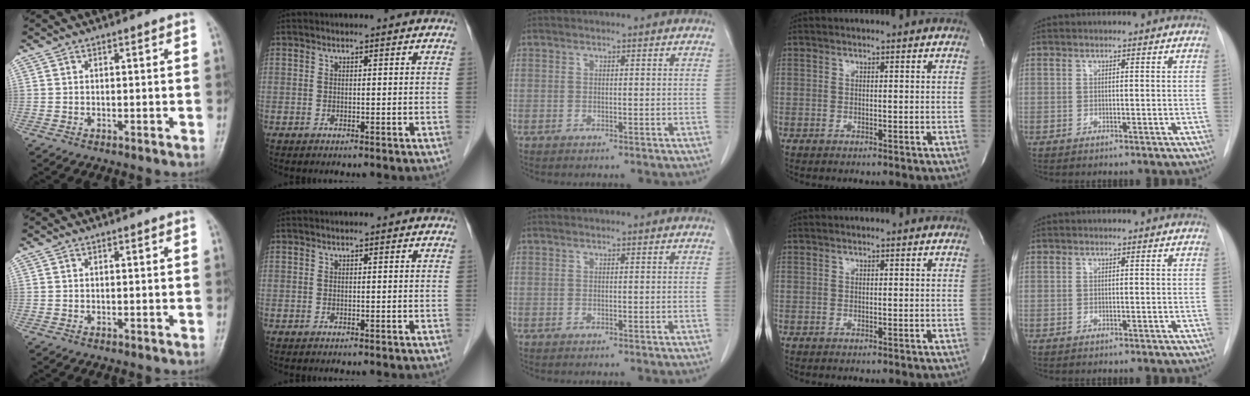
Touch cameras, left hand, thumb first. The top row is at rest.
{}